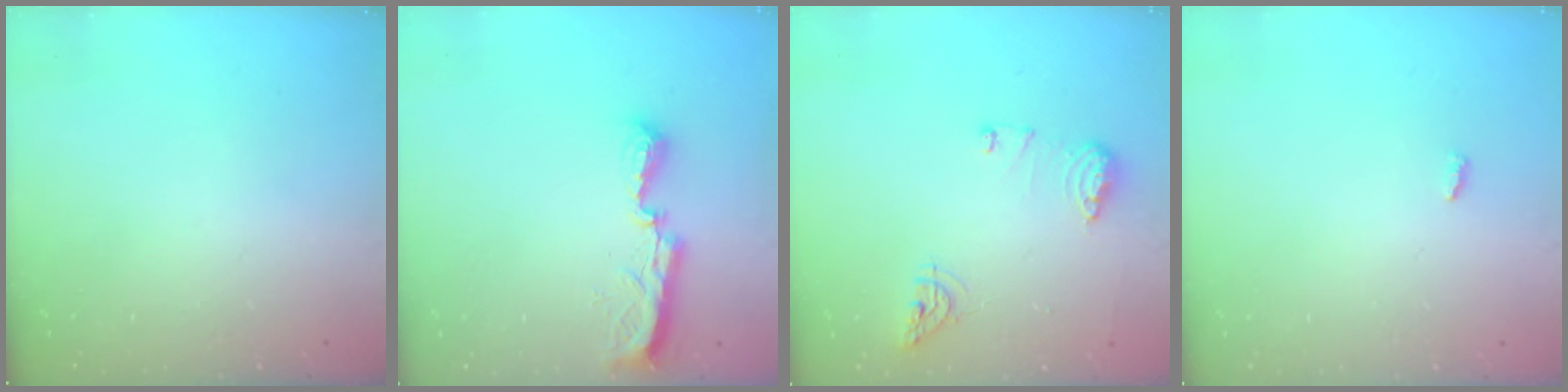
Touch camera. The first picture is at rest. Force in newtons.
{"total": 8.3, "press": 8.3, "slide": 0.9}
{"total": 8.6, "press": 8.4, "slide": 1.4}
{"total": 2.7, "press": 2.7, "slide": 0.2}